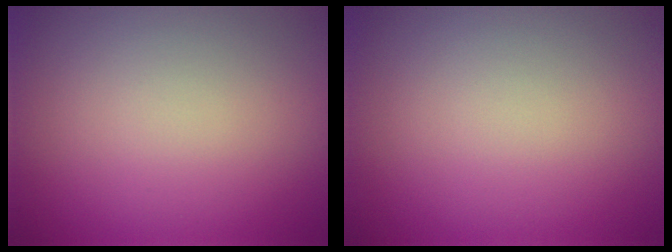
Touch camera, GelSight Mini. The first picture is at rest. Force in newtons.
{"total": 0.0}